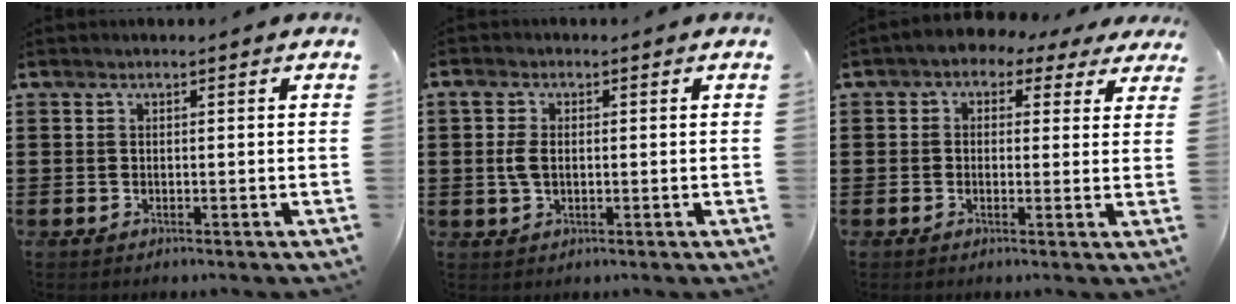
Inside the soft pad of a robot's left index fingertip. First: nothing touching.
{"total": 3.7, "force": [0.2, 2.2, 2.9], "torque": [-0.075, 0.004, -0.002]}
{"total": 2.1, "force": [0.6, 1.7, 0.9], "torque": [-0.028, 0.002, 0.005]}